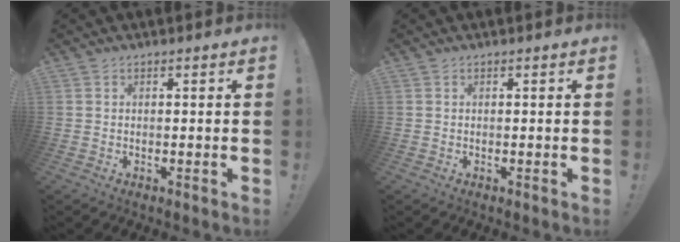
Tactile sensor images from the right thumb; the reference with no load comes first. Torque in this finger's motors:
{"motor_torque": [-0.09, 0.09, 0.00, 0.00, 0.00]}